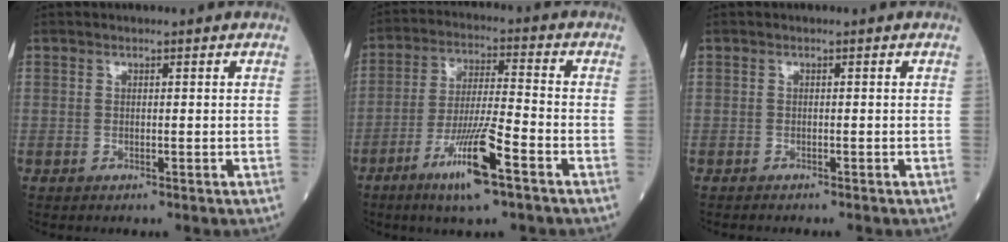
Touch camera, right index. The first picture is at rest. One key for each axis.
{"total": 11.0, "fx": -5.8, "fy": 0.4, "fz": 9.4, "tx": -0.177, "ty": -0.017, "tz": -0.106}
{"total": 1.8, "fx": -1.7, "fy": 0.1, "fz": 0.8, "tx": -0.011, "ty": -0.002, "tz": -0.021}